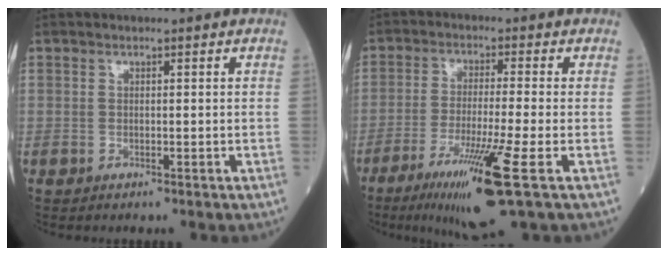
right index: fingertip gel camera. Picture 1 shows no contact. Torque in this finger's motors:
{"motor_torque": [1.42, -0.71, 0.77, 0.21]}